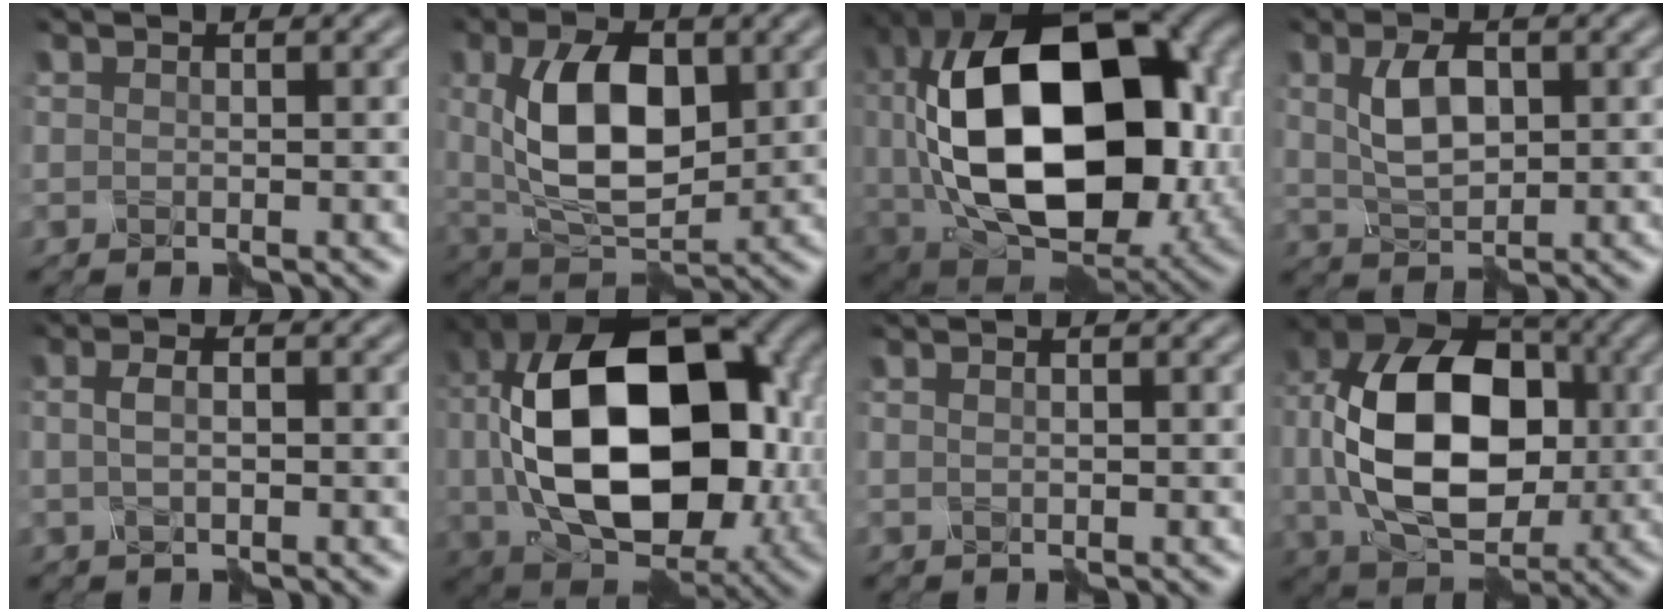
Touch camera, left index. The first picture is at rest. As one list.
[{"total": 9.1, "force": [1.0, 5.1, 7.5], "torque": [-0.138, -0.001, 0.018]}, {"total": 19.1, "force": [1.6, 12.3, 14.5], "torque": [-0.301, -0.019, 0.057]}, {"total": 4.4, "force": [0.7, 2.5, 3.6], "torque": [-0.075, 0.002, 0.015]}, {"total": 2.1, "force": [0.0, 1.0, 1.9], "torque": [-0.039, 0.005, -0.002]}, {"total": 17.6, "force": [0.4, 11.6, 13.1], "torque": [-0.260, -0.018, 0.032]}, {"total": 0.9, "force": [0.2, 0.5, 0.8], "torque": [-0.010, -0.006, 0.007]}, {"total": 14.0, "force": [-0.2, 9.5, 10.3], "torque": [-0.187, 0.002, -0.004]}]